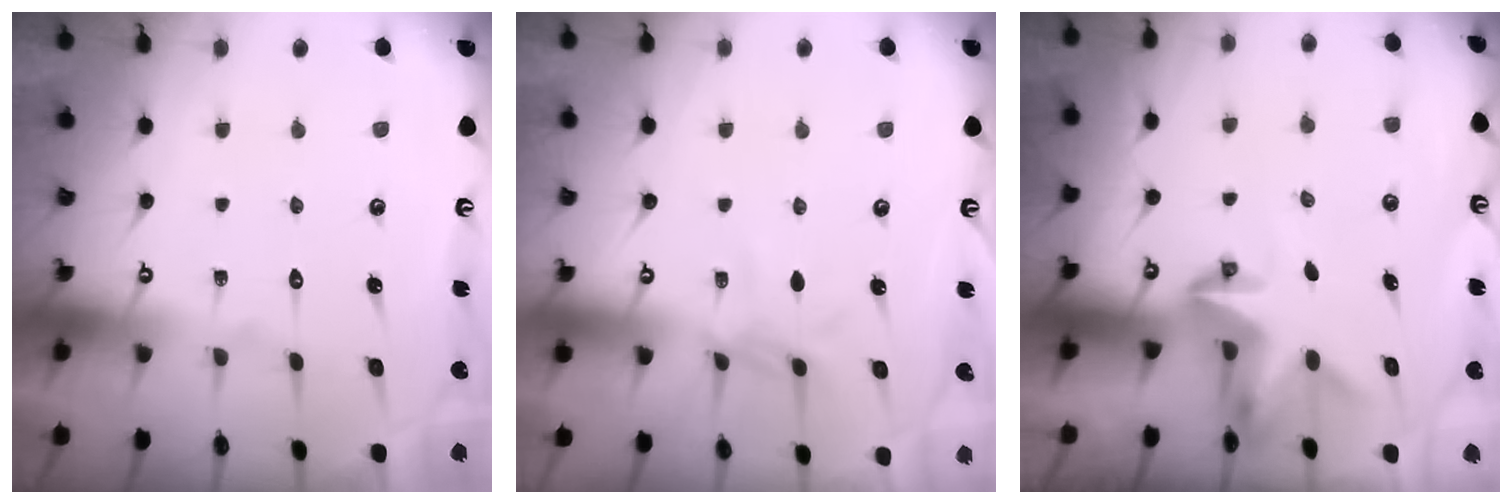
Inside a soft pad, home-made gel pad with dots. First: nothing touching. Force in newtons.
{"total": 5.4, "press": 5.4, "slide": 0.5}
{"total": 3.2, "press": 3.2, "slide": 0.0}